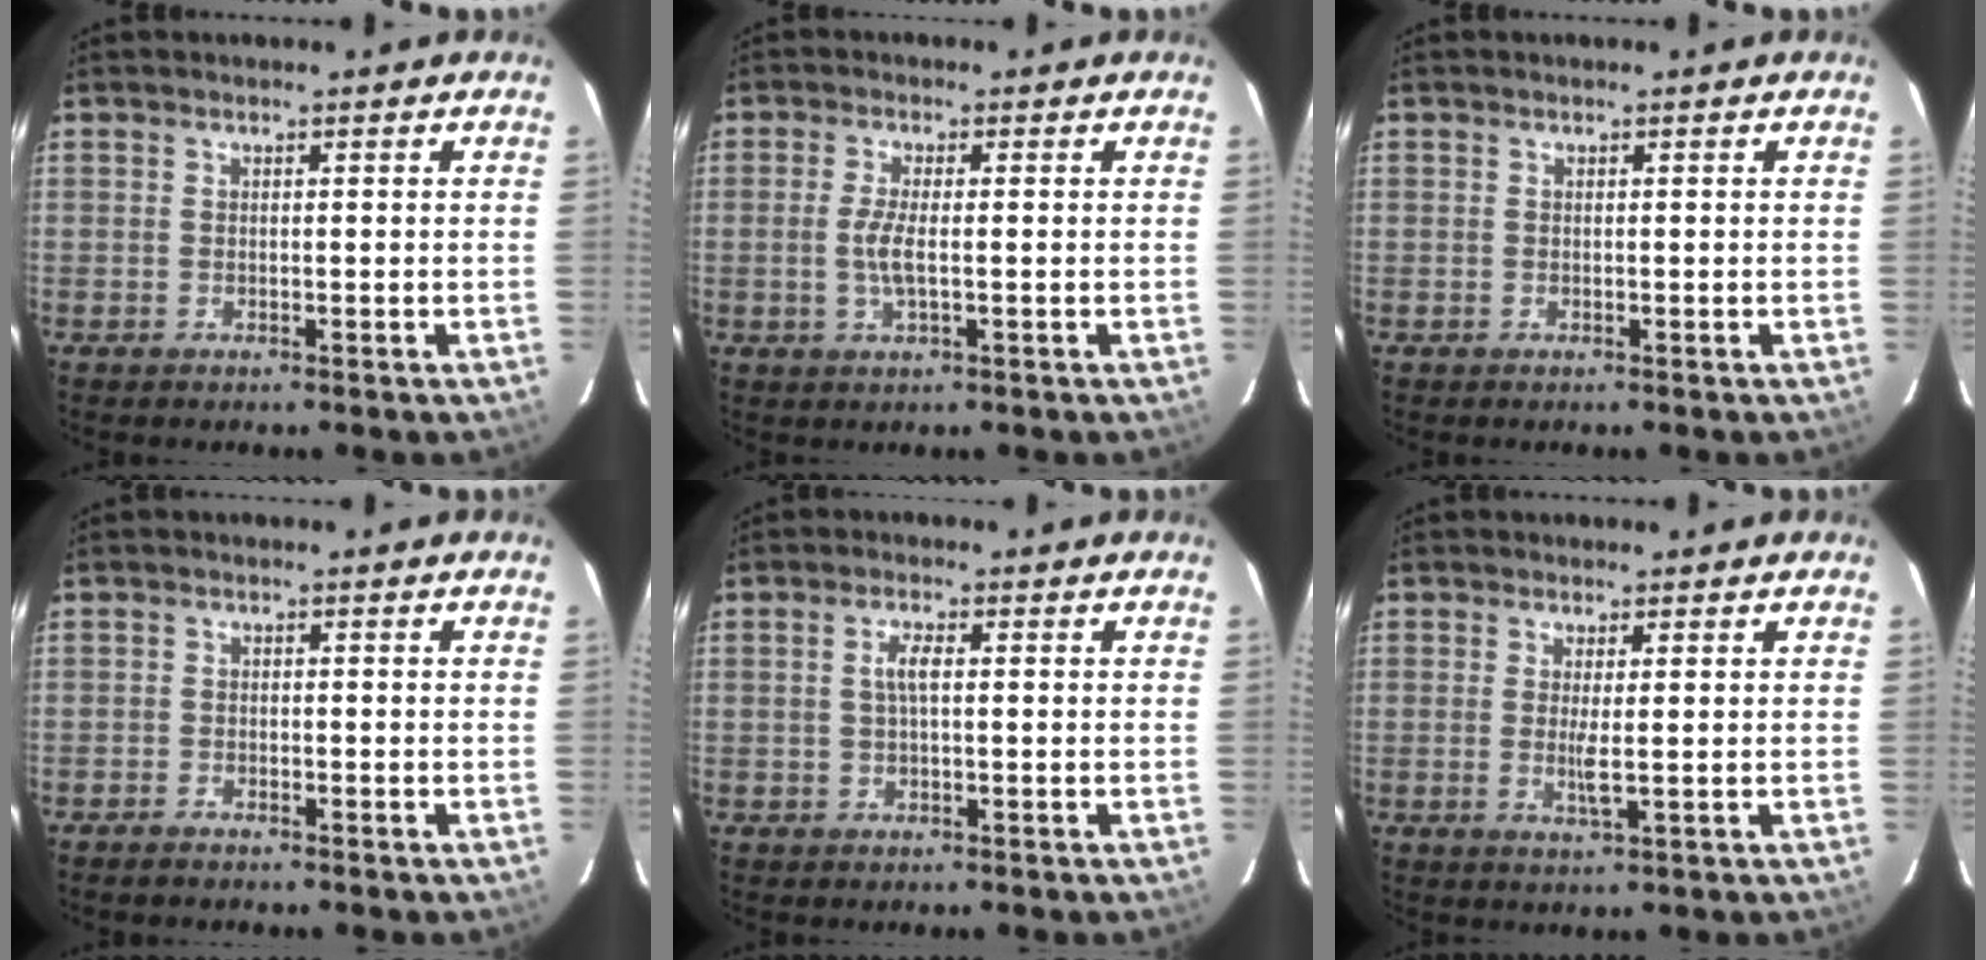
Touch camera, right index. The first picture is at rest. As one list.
[{"total": 3.7, "force": [-0.3, 0.5, 3.7], "torque": [-0.074, -0.004, -0.009]}, {"total": 0.0}, {"total": 1.5, "force": [-1.4, 0.4, 0.1], "torque": [-0.018, 0.002, -0.029]}, {"total": 2.5, "force": [0.2, 0.5, 2.4], "torque": [-0.049, 0.004, 0.004]}, {"total": 3.2, "force": [0.2, 0.0, 3.2], "torque": [-0.055, -0.008, 0.003]}]